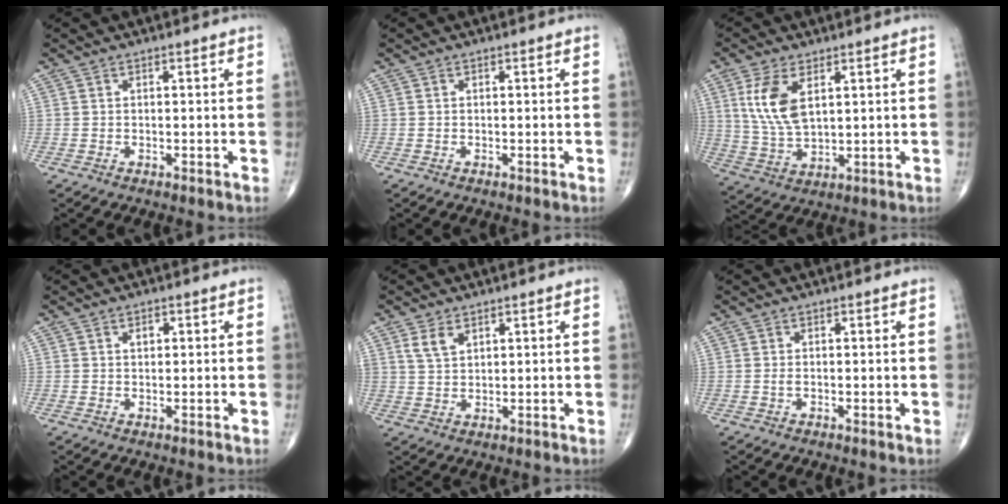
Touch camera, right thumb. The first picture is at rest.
{"total": 0.0}
{"total": 9.6, "force": [3.3, 4.8, 7.7], "torque": [-0.155, -0.011, 0.072]}
{"total": 1.5, "force": [0.6, 1.0, 0.9], "torque": [-0.009, -0.001, 0.008]}
{"total": 3.8, "force": [2.2, 2.2, 2.2], "torque": [-0.035, -0.009, 0.047]}
{"total": 0.7, "force": [0.0, 0.3, 0.7], "torque": [-0.016, -0.002, 0.000]}